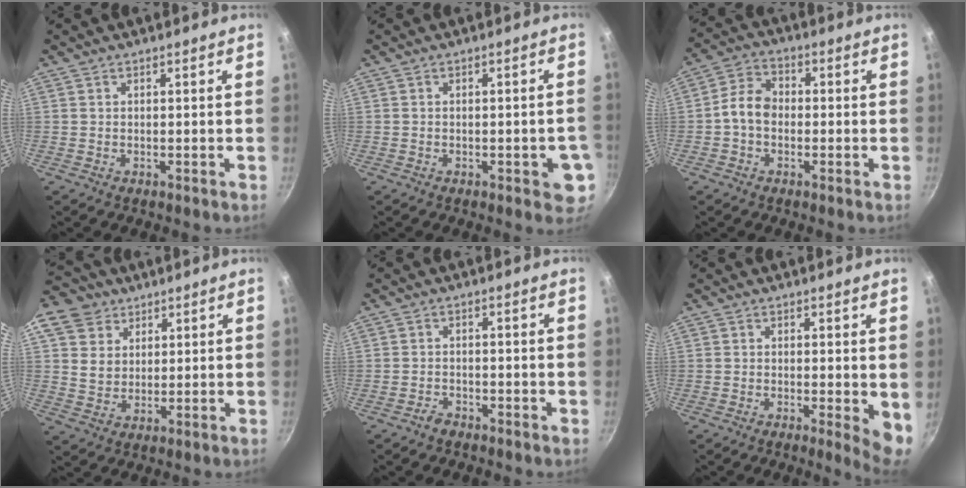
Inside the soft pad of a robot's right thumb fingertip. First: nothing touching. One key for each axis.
{"total": 5.5, "fx": -1.6, "fy": 2.3, "fz": 4.7, "tx": -0.035, "ty": 0.007, "tz": -0.020}
{"total": 6.0, "fx": -1.1, "fy": 4.3, "fz": 4.1, "tx": -0.065, "ty": 0.027, "tz": -0.035}
{"total": 10.8, "fx": 5.6, "fy": 8.4, "fz": 3.8, "tx": -0.051, "ty": -0.008, "tz": 0.097}
{"total": 1.5, "fx": -1.4, "fy": 0.6, "fz": 0.3, "tx": -0.005, "ty": 0.016, "tz": -0.026}
{"total": 5.3, "fx": -0.2, "fy": 1.3, "fz": 5.1, "tx": -0.063, "ty": -0.014, "tz": -0.004}